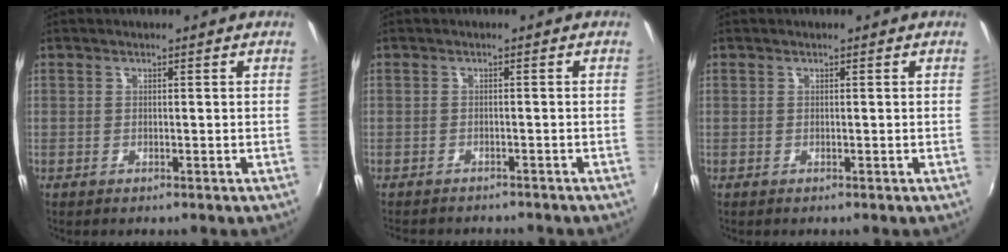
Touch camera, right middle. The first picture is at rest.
{"total": 5.2, "force": [-4.8, 1.4, 1.7], "torque": [-0.043, -0.014, -0.069]}
{"total": 0.0}